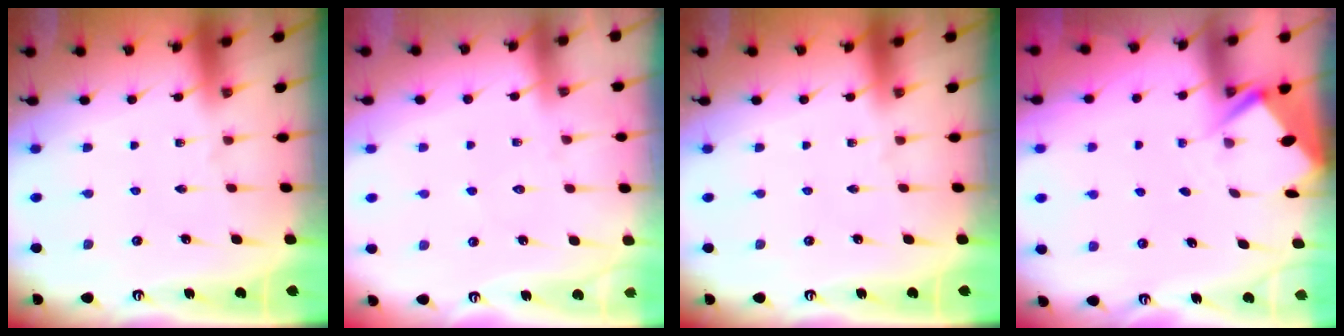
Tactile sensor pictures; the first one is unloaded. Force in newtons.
{"total": 5.7, "press": 5.7, "slide": 0.7}
{"total": 0.0}
{"total": 2.9, "press": 2.8, "slide": 0.4}